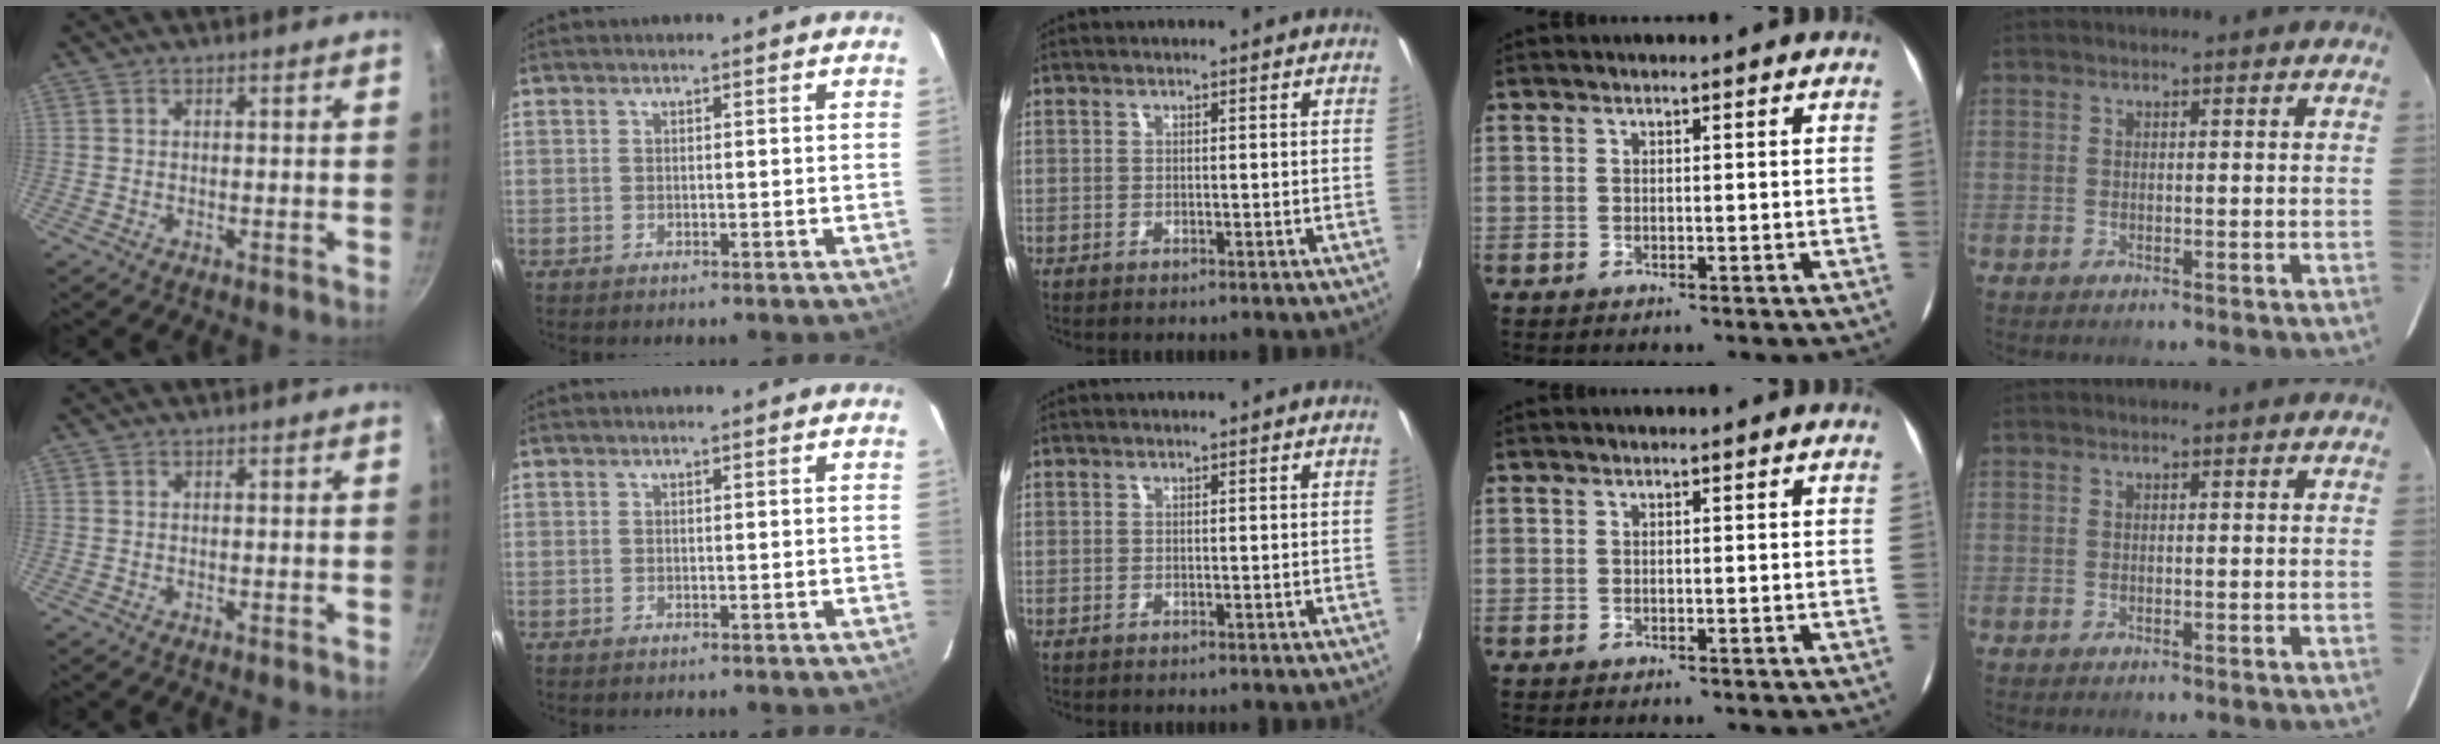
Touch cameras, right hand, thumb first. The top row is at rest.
{}